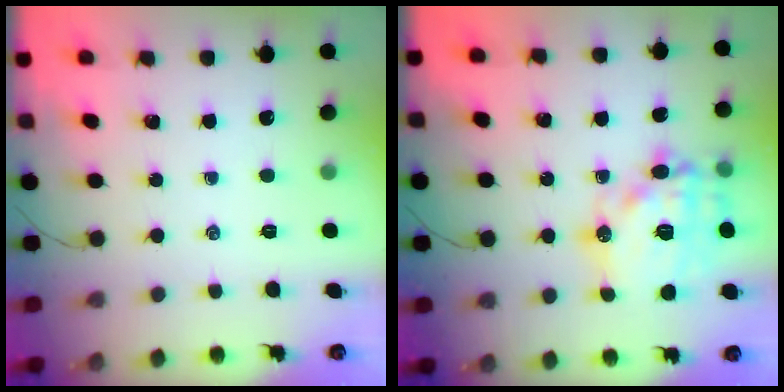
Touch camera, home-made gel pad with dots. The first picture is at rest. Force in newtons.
{"total": 19.7, "press": 19.6, "slide": 2.6}